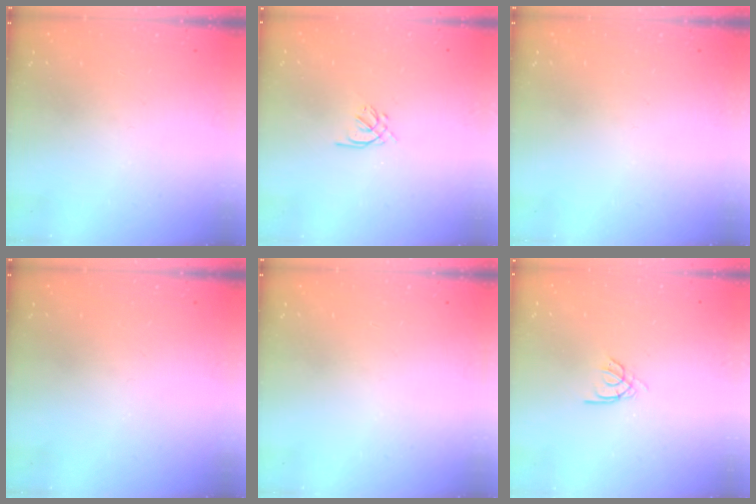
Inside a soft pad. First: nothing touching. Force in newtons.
{"total": 1.2, "press": 1.0, "slide": 0.5}
{"total": 0.0}
{"total": 0.0}
{"total": 0.0}
{"total": 2.2, "press": 2.2, "slide": 0.2}